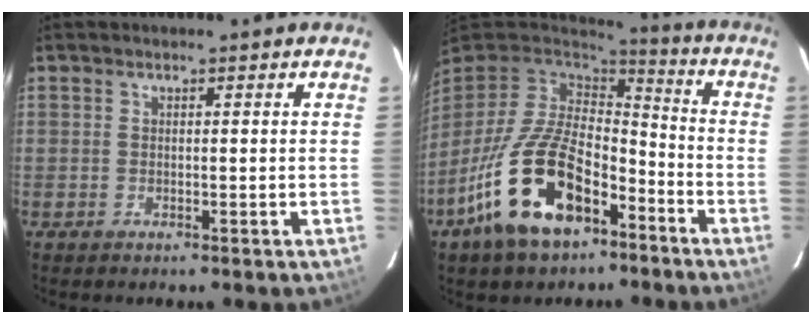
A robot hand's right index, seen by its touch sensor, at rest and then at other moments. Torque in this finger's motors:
{"motor_torque": [1.67, -0.47, 0.77, 0.18]}